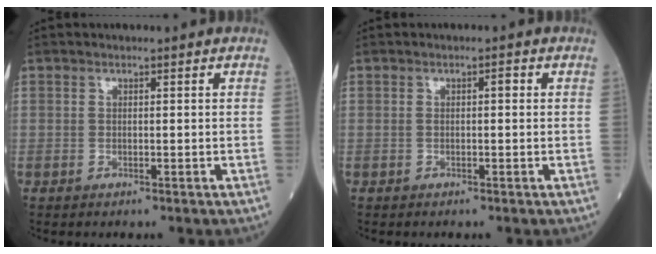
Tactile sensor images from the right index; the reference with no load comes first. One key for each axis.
{"total": 1.1, "fx": 0.1, "fy": 0.4, "fz": 1.0, "tx": -0.016, "ty": 0.007, "tz": 0.003}